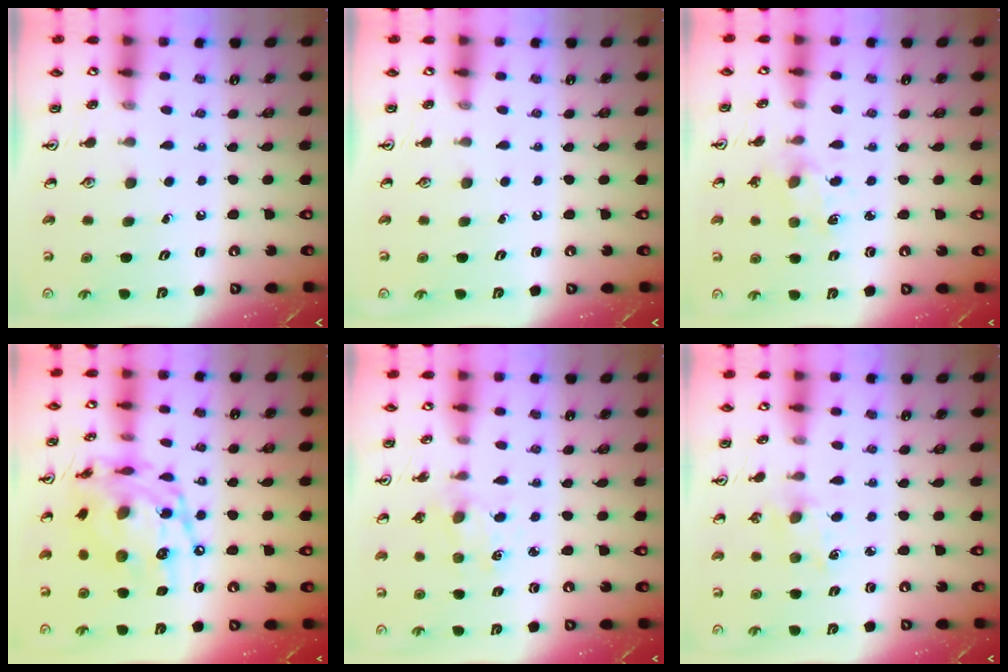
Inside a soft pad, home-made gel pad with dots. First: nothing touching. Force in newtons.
{"total": 0.0}
{"total": 2.0, "press": 2.0, "slide": 0.4}
{"total": 16.6, "press": 16.6, "slide": 1.4}
{"total": 1.1, "press": 1.1, "slide": 0.2}
{"total": 2.6, "press": 2.5, "slide": 0.4}